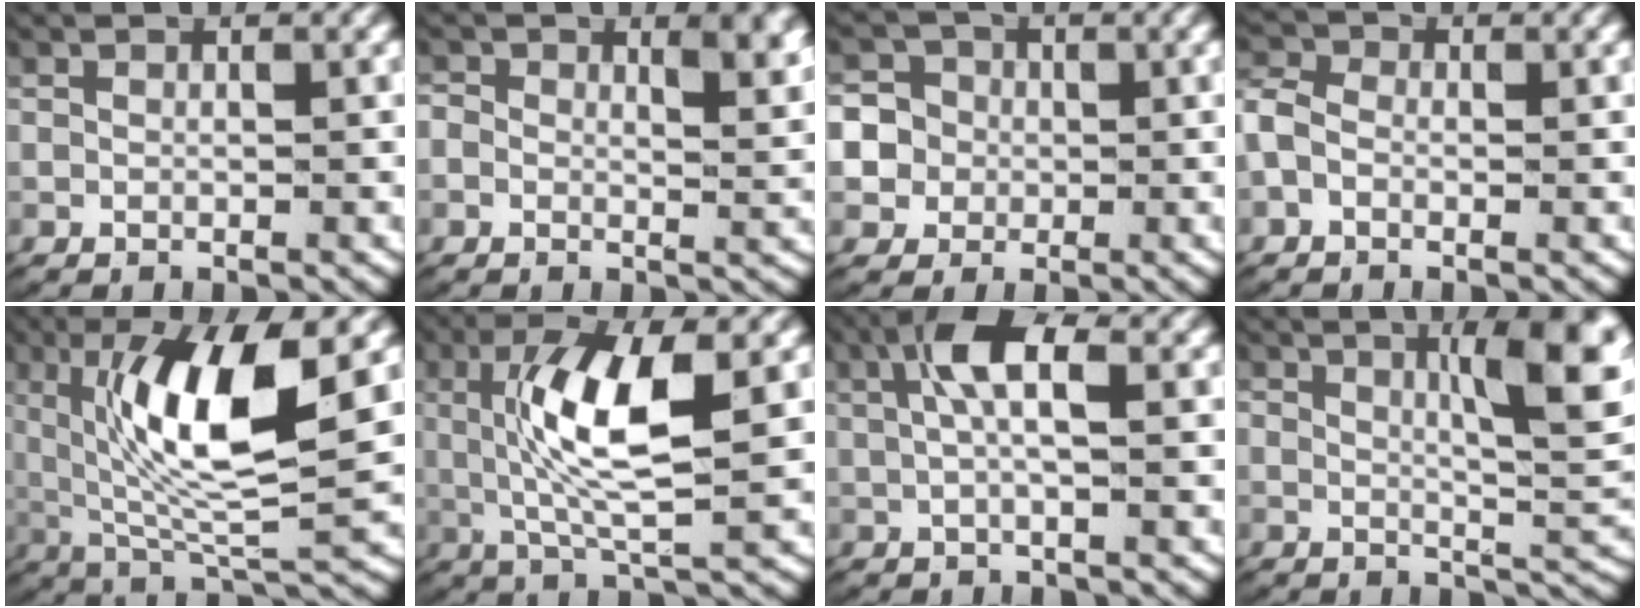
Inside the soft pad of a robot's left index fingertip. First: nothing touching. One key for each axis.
{"total": 3.1, "fx": 1.4, "fy": 1.6, "fz": 2.3, "tx": -0.041, "ty": -0.006, "tz": 0.019}
{"total": 8.9, "fx": -0.2, "fy": 8.3, "fz": 3.3, "tx": -0.098, "ty": -0.023, "tz": -0.007}
{"total": 3.2, "fx": -0.4, "fy": 2.7, "fz": 1.5, "tx": -0.047, "ty": 0.001, "tz": -0.014}
{"total": 10.6, "fx": 2.0, "fy": 4.0, "fz": 9.7, "tx": -0.198, "ty": -0.009, "tz": 0.044}
{"total": 7.5, "fx": 1.3, "fy": 2.0, "fz": 7.1, "tx": -0.153, "ty": -0.004, "tz": 0.029}
{"total": 4.9, "fx": 1.3, "fy": 1.7, "fz": 4.4, "tx": -0.091, "ty": 0.013, "tz": 0.016}
{"total": 8.6, "fx": 2.8, "fy": 2.6, "fz": 7.7, "tx": -0.100, "ty": 0.001, "tz": 0.041}